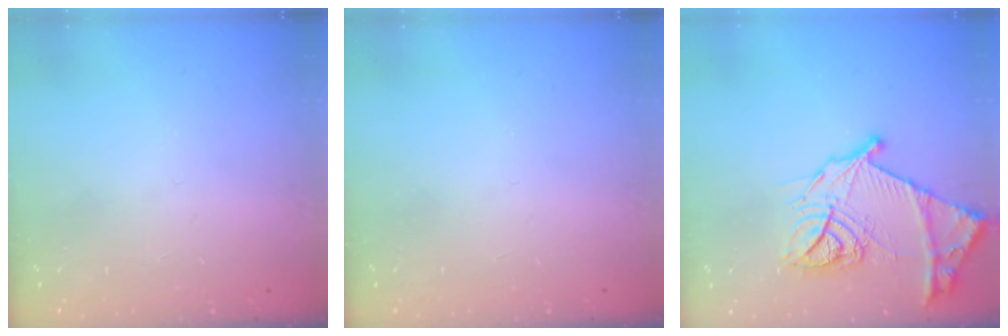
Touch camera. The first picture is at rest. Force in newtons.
{"total": 0.0}
{"total": 19.1, "press": 19.0, "slide": 1.8}